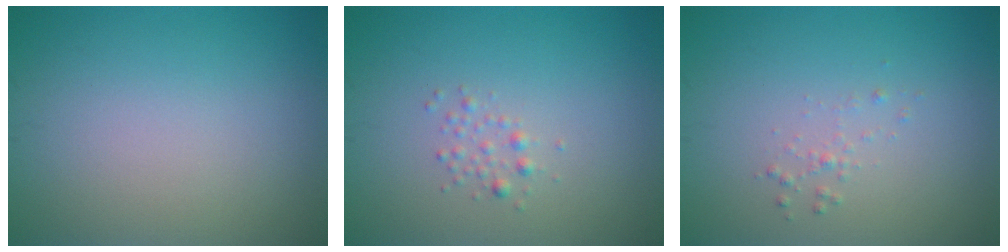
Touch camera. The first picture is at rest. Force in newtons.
{"total": 1.1, "press": 1.1, "slide": 0.0}
{"total": 0.7, "press": 0.7, "slide": 0.1}